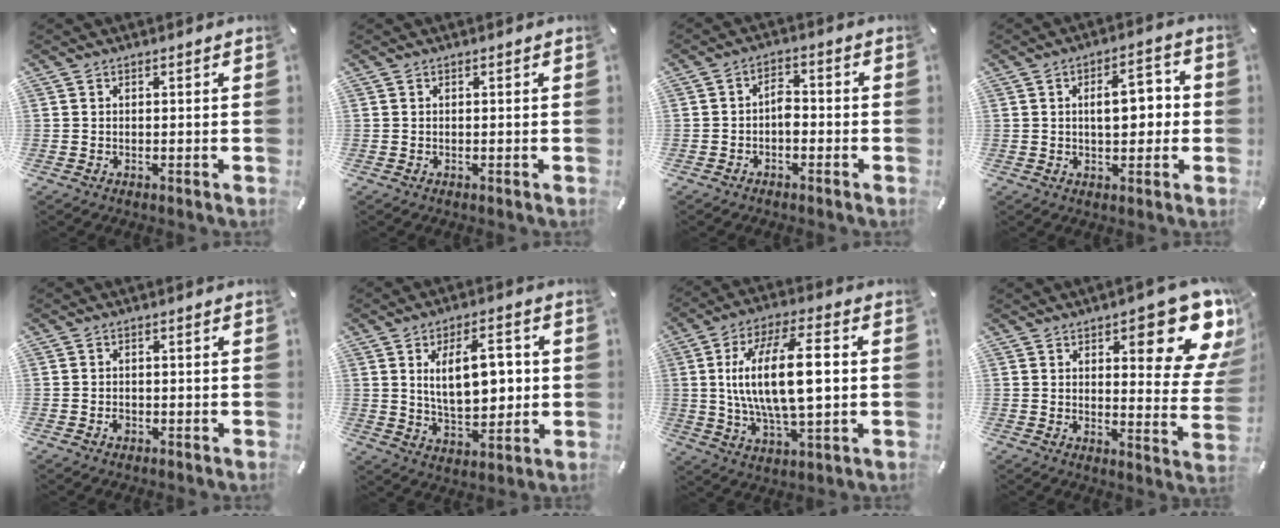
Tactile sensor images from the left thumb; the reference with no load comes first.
{"total": 0.0}
{"total": 3.8, "force": [-1.5, 2.4, 2.6], "torque": [-0.047, 0.014, -0.028]}
{"total": 8.2, "force": [0.6, 4.6, 6.7], "torque": [-0.089, 0.001, 0.001]}
{"total": 1.1, "force": [-0.4, 0.9, 0.6], "torque": [-0.011, 0.002, -0.009]}
{"total": 12.9, "force": [2.4, 6.9, 10.6], "torque": [-0.160, -0.002, 0.037]}
{"total": 18.4, "force": [1.6, 7.0, 16.9], "torque": [-0.337, -0.002, 0.019]}
{"total": 16.9, "force": [9.4, 6.0, 12.6], "torque": [-0.147, -0.071, 0.151]}